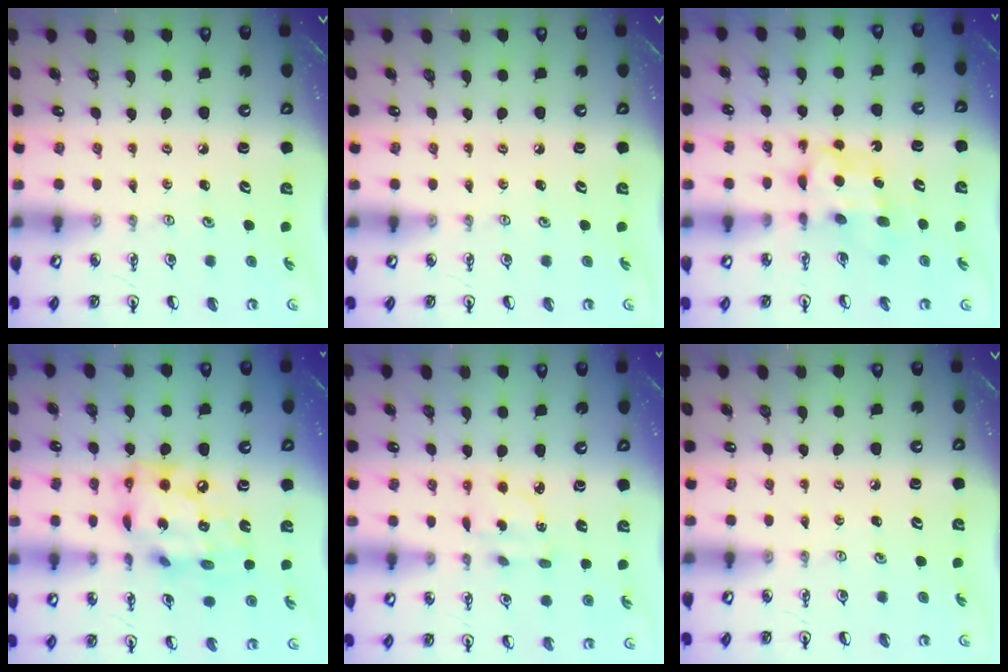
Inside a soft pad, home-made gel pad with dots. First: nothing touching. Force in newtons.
{"total": 0.0}
{"total": 7.2, "press": 7.2, "slide": 0.4}
{"total": 16.5, "press": 16.4, "slide": 1.4}
{"total": 2.6, "press": 2.5, "slide": 0.3}
{"total": 0.0}